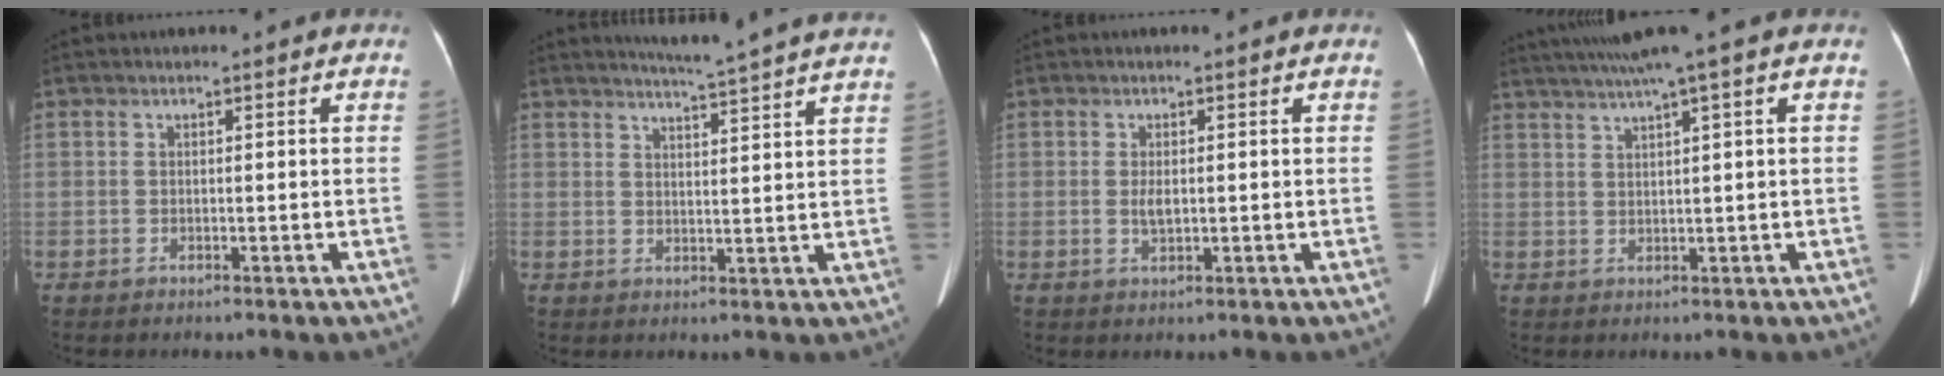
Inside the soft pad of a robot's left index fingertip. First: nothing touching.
{"total": 10.6, "force": [9.7, -1.4, 4.0], "torque": [-0.063, -0.010, 0.114]}
{"total": 1.8, "force": [0.0, 0.7, 1.6], "torque": [-0.032, -0.001, 0.003]}
{"total": 6.9, "force": [4.8, -1.5, 4.7], "torque": [-0.079, 0.028, 0.078]}